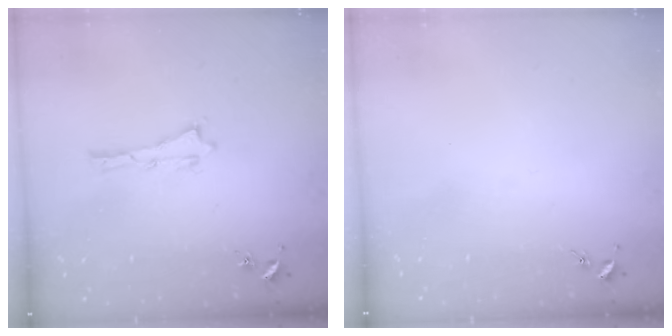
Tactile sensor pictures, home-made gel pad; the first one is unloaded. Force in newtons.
{"total": 0.0}